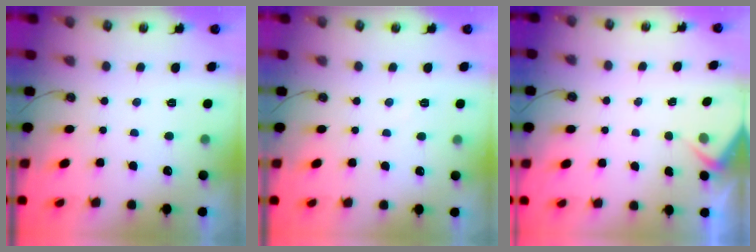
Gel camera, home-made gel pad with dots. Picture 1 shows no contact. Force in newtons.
{"total": 3.0, "press": 2.9, "slide": 0.6}
{"total": 2.6, "press": 2.5, "slide": 0.5}